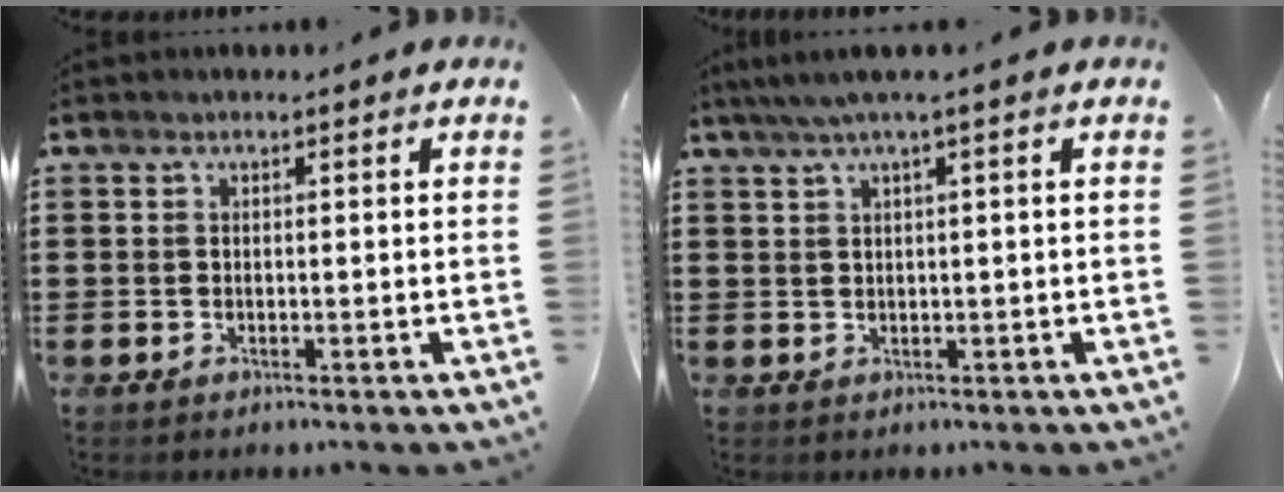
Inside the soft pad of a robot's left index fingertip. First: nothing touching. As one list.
[{"total": 2.2, "force": [0.7, -0.2, 2.0], "torque": [-0.038, -0.002, 0.011]}]